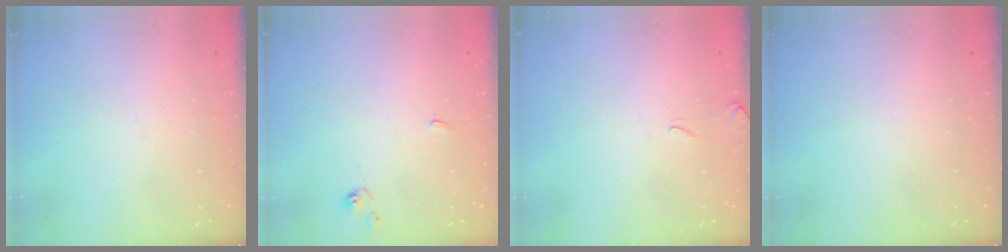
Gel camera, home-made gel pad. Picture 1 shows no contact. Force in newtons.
{"total": 2.8, "press": 2.8, "slide": 0.6}
{"total": 3.4, "press": 3.4, "slide": 0.7}
{"total": 0.0}